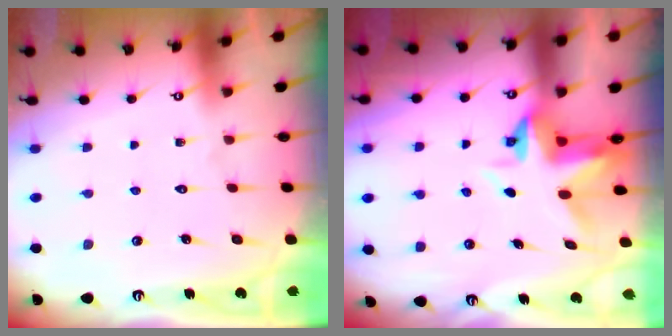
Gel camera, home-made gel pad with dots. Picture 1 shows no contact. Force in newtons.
{"total": 4.5, "press": 4.5, "slide": 0.4}